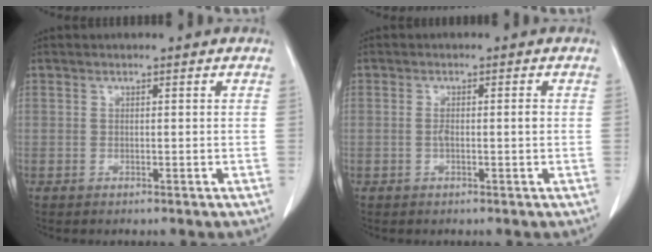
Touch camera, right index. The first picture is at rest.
{"total": 2.2, "force": [-0.1, 0.4, 2.1], "torque": [-0.040, 0.000, -0.001]}